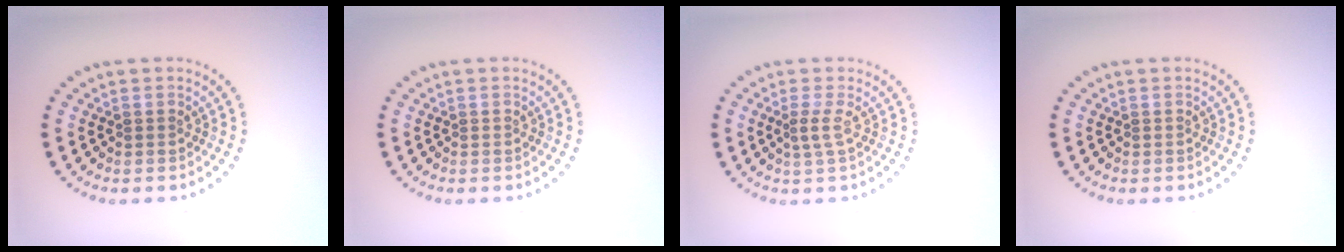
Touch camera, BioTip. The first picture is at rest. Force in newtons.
{"total": 0.0}
{"total": 1.3, "press": 0.9, "slide": 0.9}
{"total": 0.0}